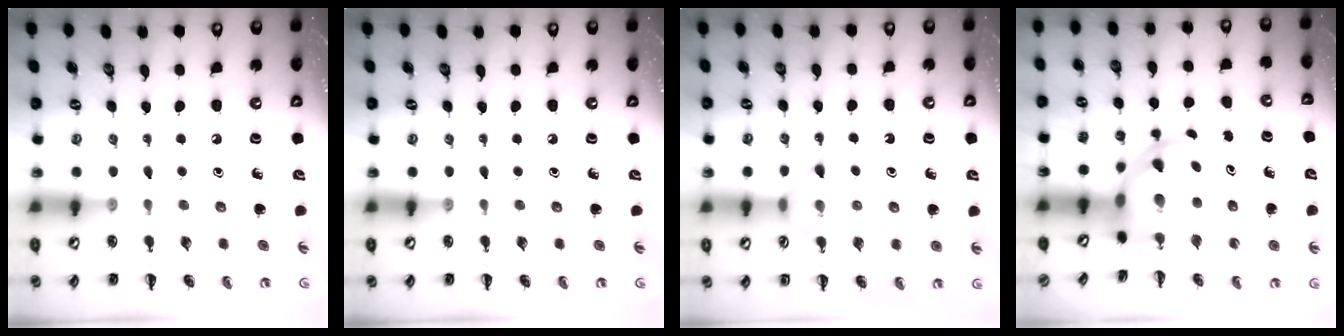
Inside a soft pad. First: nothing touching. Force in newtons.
{"total": 0.0}
{"total": 9.6, "press": 9.6, "slide": 0.7}
{"total": 5.5, "press": 5.3, "slide": 1.4}